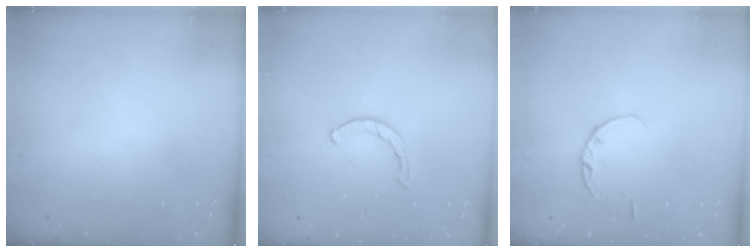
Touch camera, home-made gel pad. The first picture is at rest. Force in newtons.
{"total": 0.5, "press": 0.5, "slide": 0.2}
{"total": 2.9, "press": 2.8, "slide": 0.4}